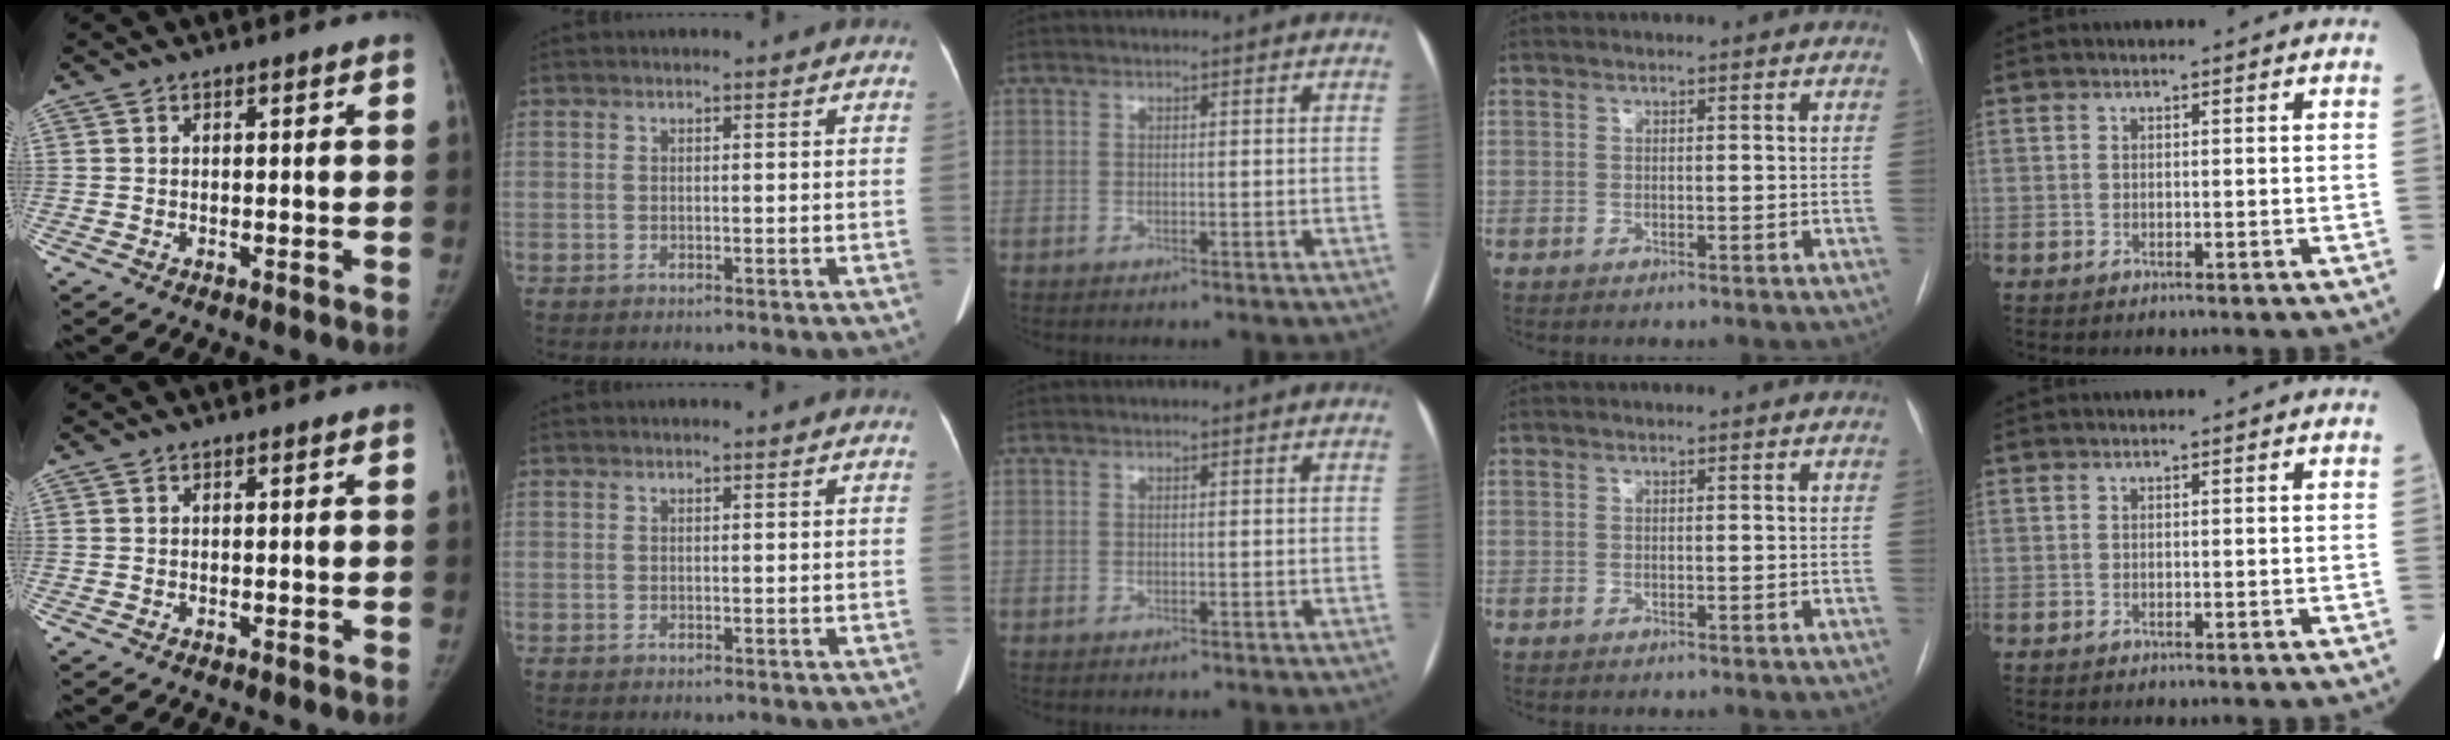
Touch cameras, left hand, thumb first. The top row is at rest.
{}